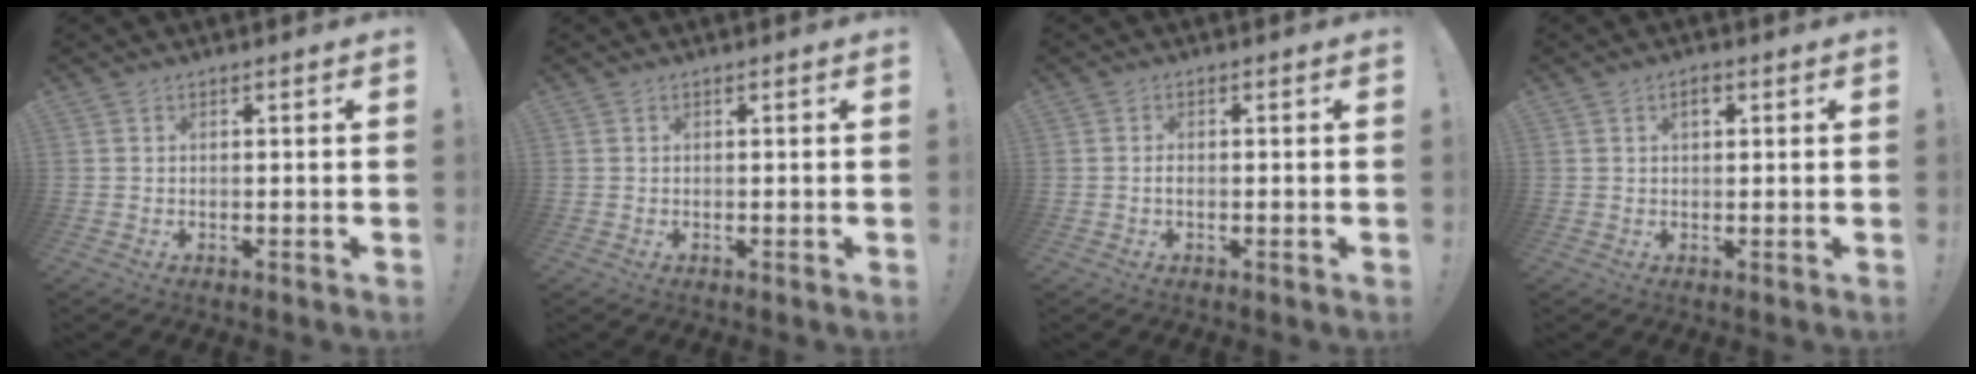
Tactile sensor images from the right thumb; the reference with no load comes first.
{"total": 0.0}
{"total": 1.0, "force": [-0.4, 0.4, 0.8], "torque": [-0.019, 0.004, -0.007]}
{"total": 2.5, "force": [1.0, 1.3, 1.9], "torque": [-0.022, 0.000, 0.012]}